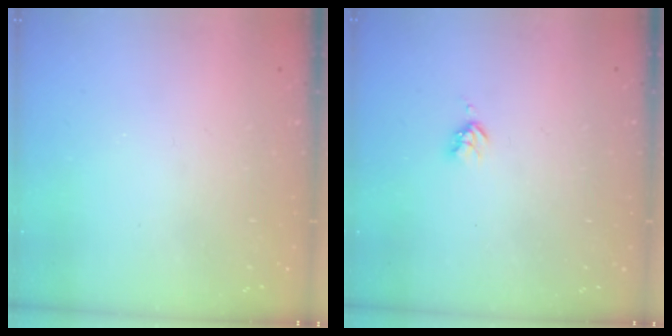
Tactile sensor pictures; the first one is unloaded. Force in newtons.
{"total": 2.7, "press": 2.6, "slide": 0.5}